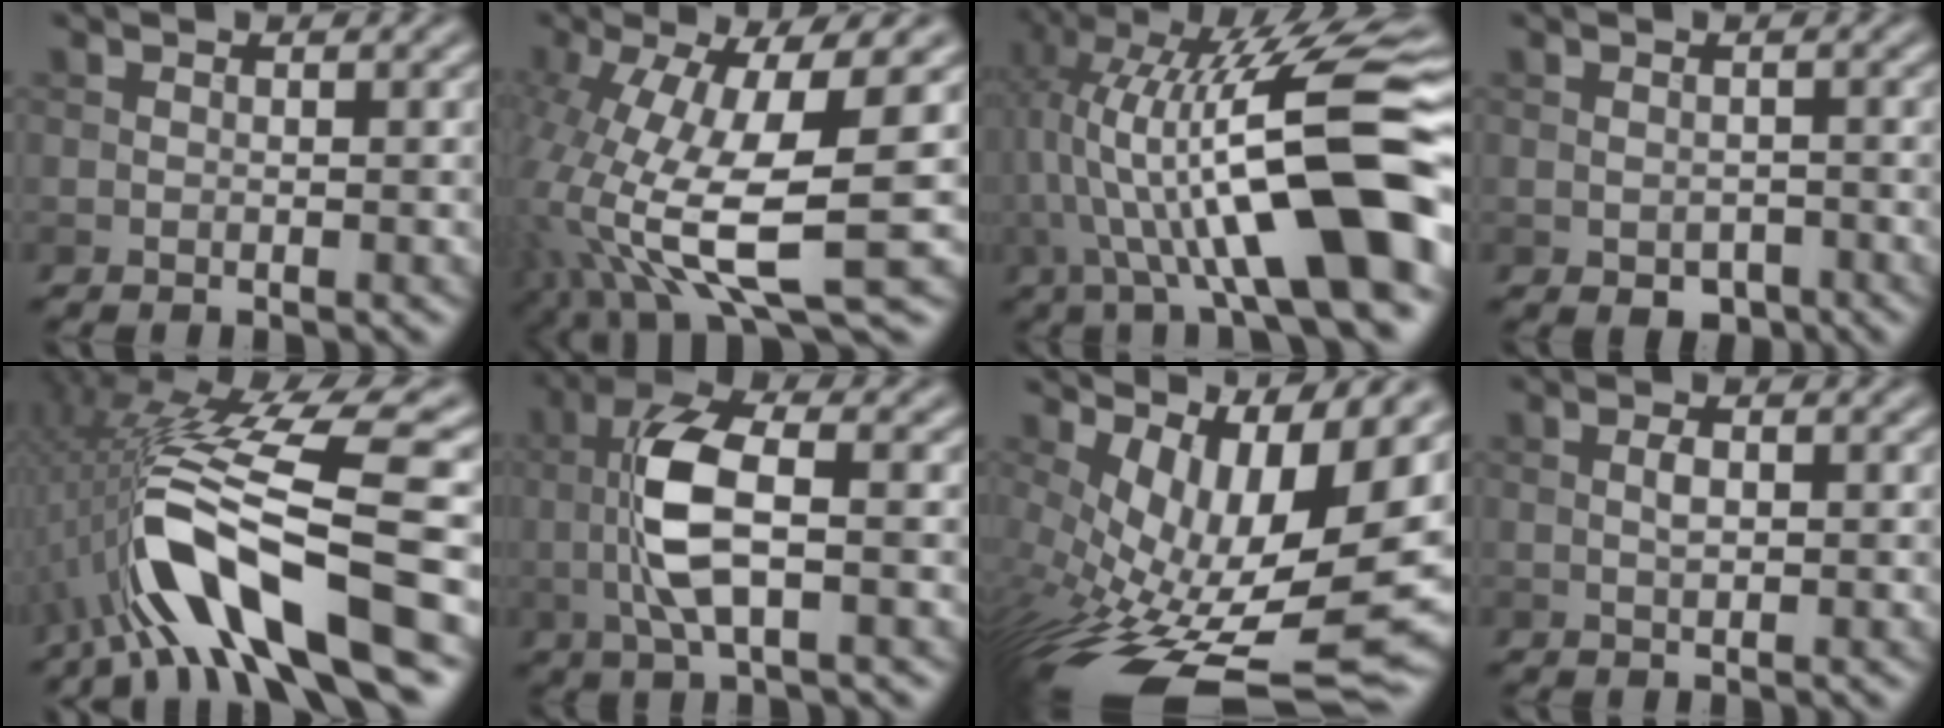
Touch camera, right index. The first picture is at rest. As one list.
[{"total": 12.9, "force": [-1.1, 4.6, 12.0], "torque": [-0.256, -0.028, -0.004]}, {"total": 15.4, "force": [-0.4, 3.5, 15.0], "torque": [-0.248, 0.031, -0.001]}, {"total": 1.8, "force": [-0.9, 1.1, 1.1], "torque": [-0.016, -0.006, -0.012]}, {"total": 12.9, "force": [-4.3, 3.2, 11.8], "torque": [-0.217, 0.011, -0.070]}, {"total": 6.8, "force": [-0.5, 2.5, 6.2], "torque": [-0.139, 0.010, -0.014]}, {"total": 15.1, "force": [-0.2, 5.7, 14.0], "torque": [-0.234, -0.025, 0.018]}, {"total": 1.3, "force": [0.1, 0.5, 1.2], "torque": [-0.024, 0.000, 0.002]}]